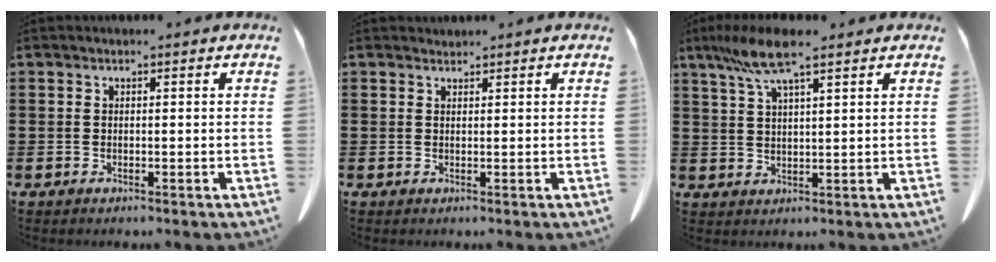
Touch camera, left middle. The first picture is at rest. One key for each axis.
{"total": 0.9, "fx": 0.8, "fy": 0.2, "fz": 0.0, "tx": -0.001, "ty": 0.000, "tz": 0.017}
{"total": 7.6, "fx": 4.9, "fy": 1.2, "fz": 5.7, "tx": -0.122, "ty": -0.001, "tz": 0.088}